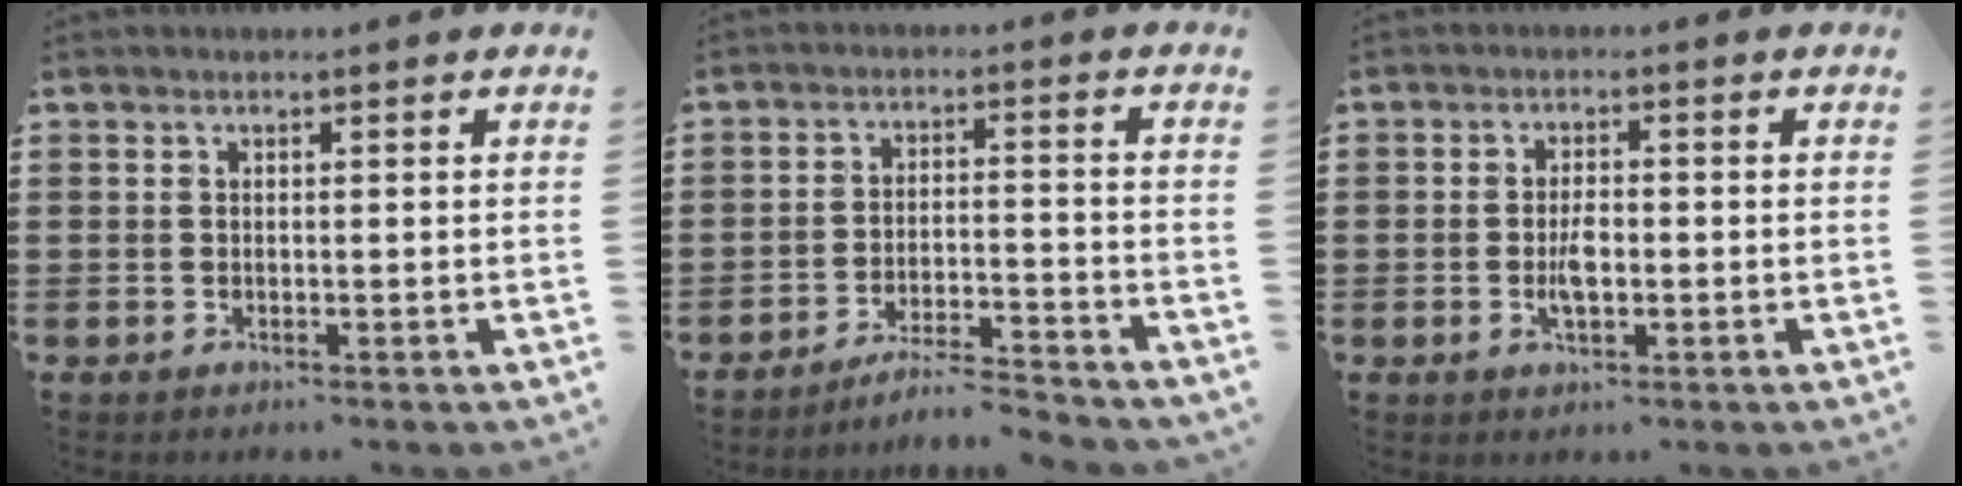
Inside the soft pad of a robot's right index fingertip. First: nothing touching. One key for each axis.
{"total": 5.3, "fx": -5.0, "fy": -0.1, "fz": 1.6, "tx": -0.036, "ty": -0.006, "tz": -0.101}
{"total": 3.6, "fx": -0.7, "fy": 1.5, "fz": 3.2, "tx": -0.064, "ty": 0.001, "tz": -0.014}